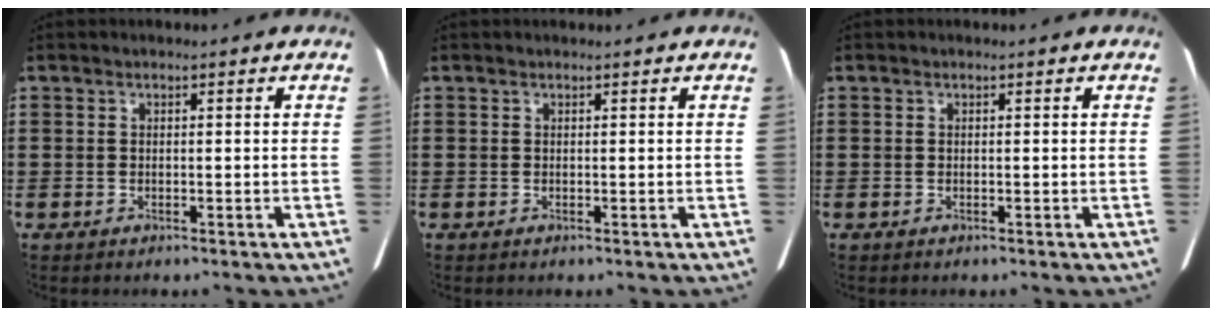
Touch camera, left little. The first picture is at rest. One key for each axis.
{"total": 0.0}
{"total": 0.0}